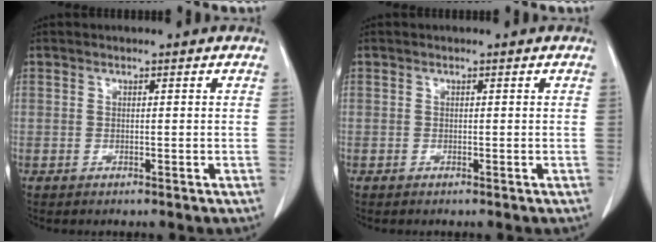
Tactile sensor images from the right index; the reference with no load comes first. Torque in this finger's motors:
{"motor_torque": [-0.03, 0.00, -0.01, 0.00]}